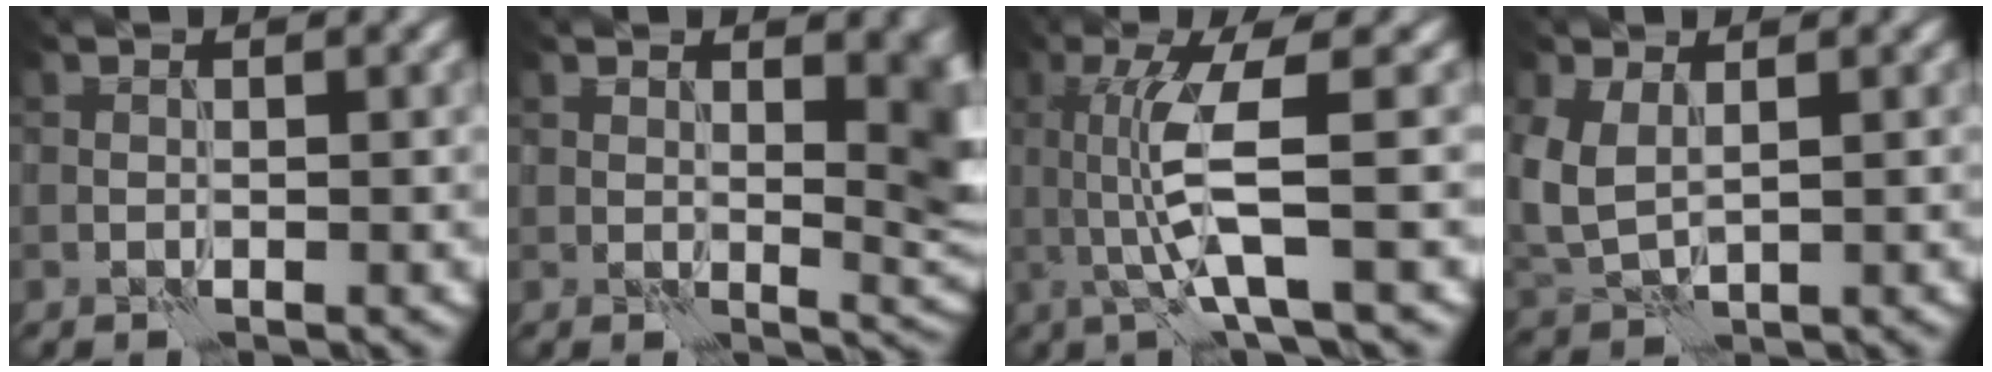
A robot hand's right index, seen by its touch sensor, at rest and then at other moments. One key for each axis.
{"total": 6.8, "fx": 1.7, "fy": 3.5, "fz": 5.5, "tx": -0.064, "ty": -0.008, "tz": 0.030}
{"total": 5.8, "fx": 0.3, "fy": 1.0, "fz": 5.7, "tx": -0.117, "ty": 0.000, "tz": 0.008}
{"total": 4.0, "fx": 1.1, "fy": 2.4, "fz": 3.0, "tx": -0.085, "ty": -0.002, "tz": 0.025}